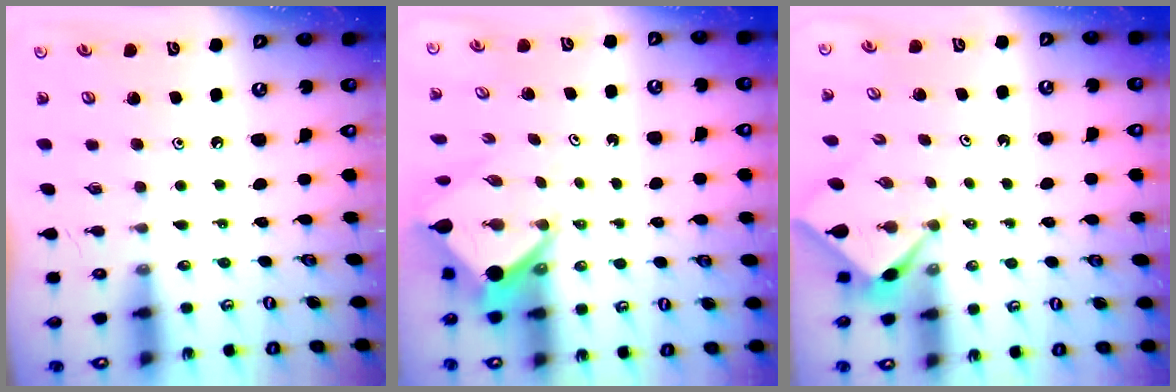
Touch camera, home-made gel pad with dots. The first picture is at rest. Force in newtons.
{"total": 7.2, "press": 7.2, "slide": 0.6}
{"total": 2.3, "press": 2.2, "slide": 0.3}